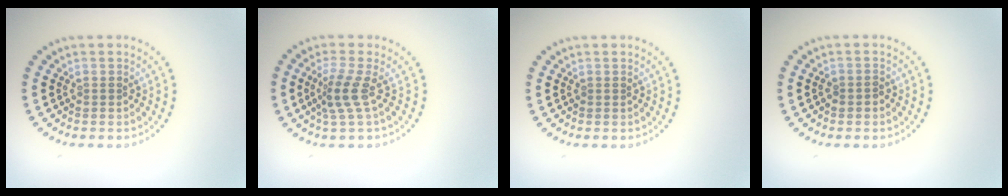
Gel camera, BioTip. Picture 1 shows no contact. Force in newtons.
{"total": 2.5, "press": 1.8, "slide": 1.7}
{"total": 0.0}
{"total": 0.9, "press": 0.8, "slide": 0.4}